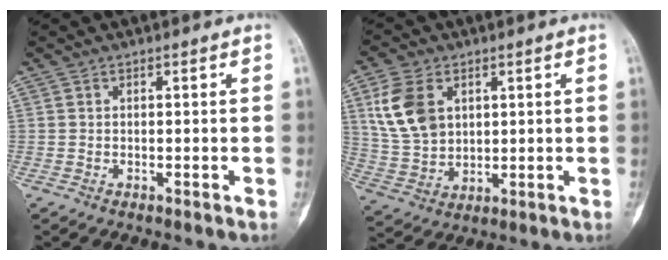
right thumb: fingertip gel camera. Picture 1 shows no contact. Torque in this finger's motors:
{"motor_torque": [-0.11, 0.56, 1.15, 0.29, 0.10]}